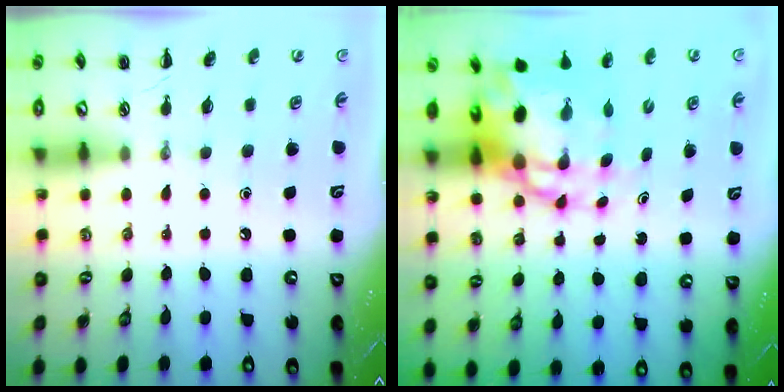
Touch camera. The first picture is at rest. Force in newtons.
{"total": 12.1, "press": 11.6, "slide": 3.3}